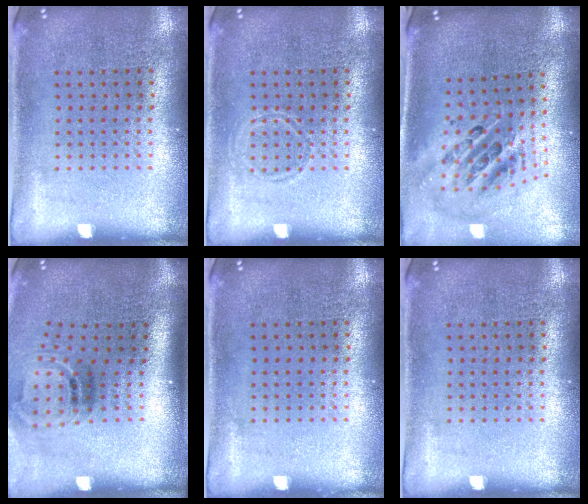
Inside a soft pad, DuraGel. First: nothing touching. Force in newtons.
{"total": 0.8, "press": 0.8, "slide": 0.1}
{"total": 2.5, "press": 1.7, "slide": 1.8}
{"total": 1.9, "press": 1.1, "slide": 1.5}
{"total": 0.0}
{"total": 0.0}